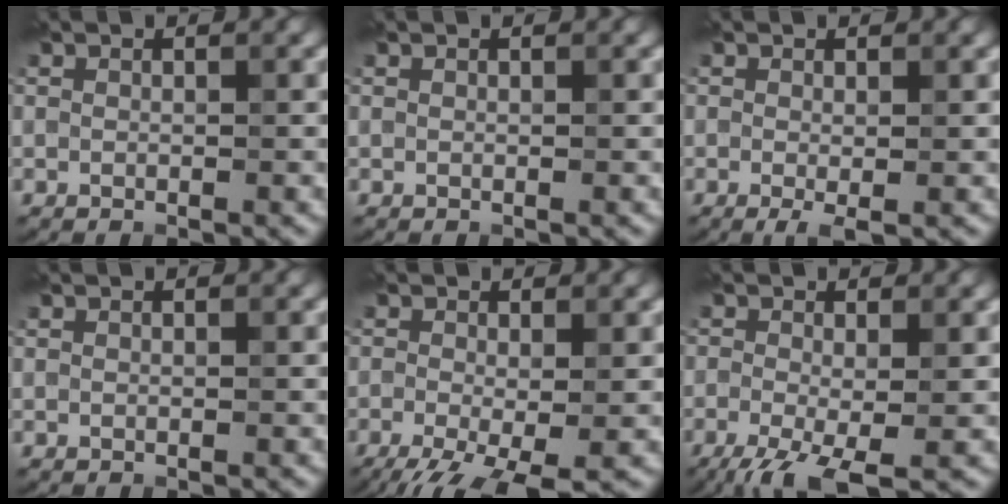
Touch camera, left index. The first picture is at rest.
{"total": 0.0}
{"total": 1.5, "force": [-0.4, 0.2, 1.4], "torque": [-0.025, -0.011, -0.006]}
{"total": 0.0}
{"total": 6.8, "force": [-3.2, 2.3, 5.6], "torque": [-0.104, -0.017, -0.053]}
{"total": 5.5, "force": [-2.7, 1.8, 4.5], "torque": [-0.093, -0.011, -0.050]}